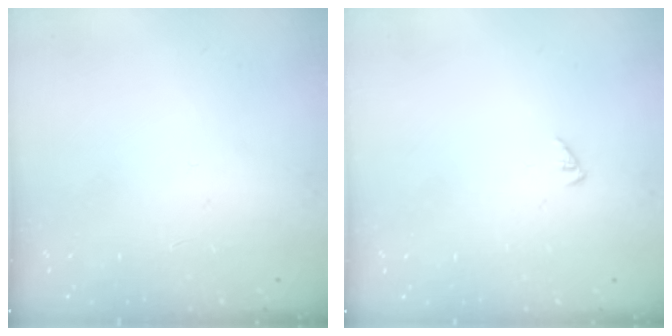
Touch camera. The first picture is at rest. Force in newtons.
{"total": 0.0}